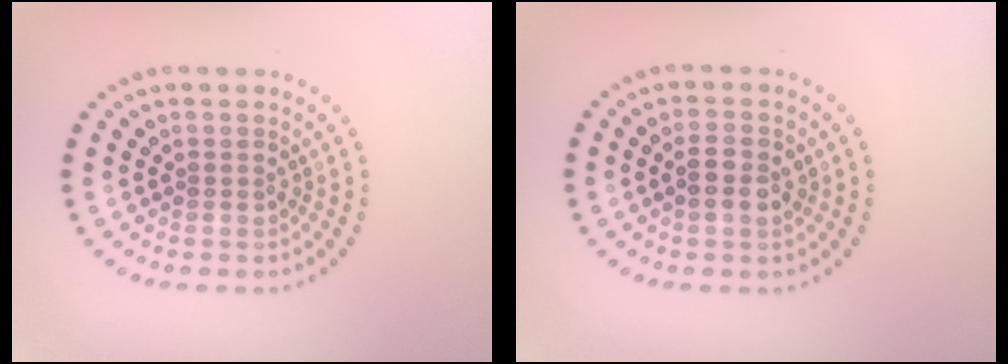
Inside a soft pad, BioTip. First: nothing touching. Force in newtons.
{"total": 2.6, "press": 2.6, "slide": 0.2}